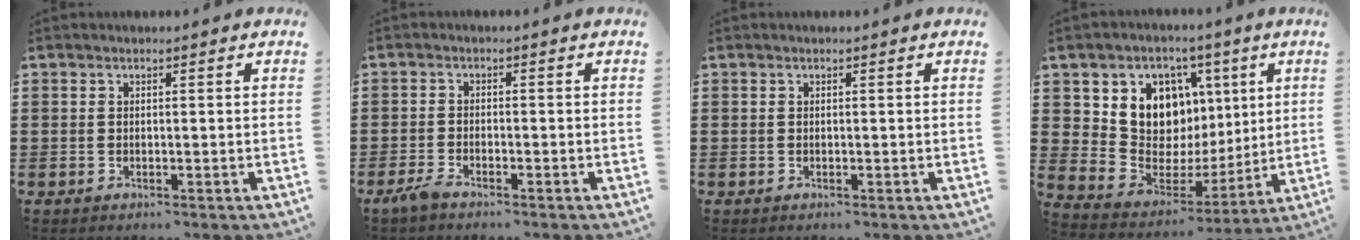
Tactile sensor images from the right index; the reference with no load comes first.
{"total": 2.1, "force": [-1.7, 0.4, 1.0], "torque": [-0.032, -0.003, -0.038]}
{"total": 0.0}
{"total": 10.6, "force": [4.6, 8.7, 3.9], "torque": [-0.108, -0.042, 0.091]}